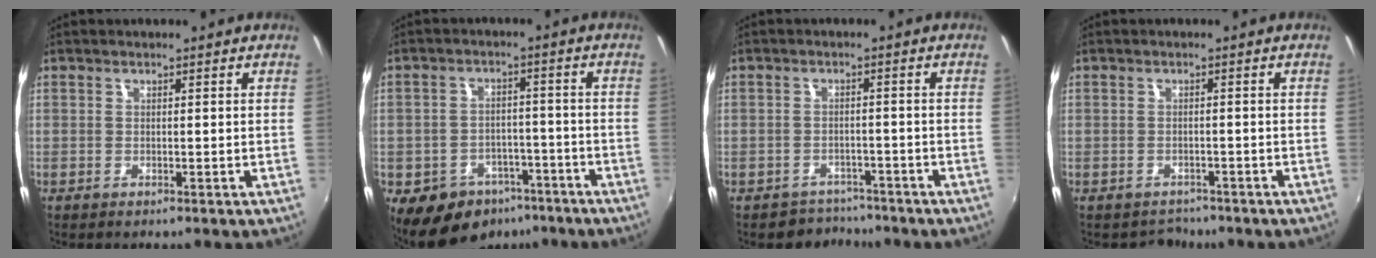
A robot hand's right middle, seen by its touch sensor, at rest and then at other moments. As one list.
[{"total": 12.6, "force": [-7.6, 8.9, 4.5], "torque": [-0.115, 0.012, -0.092]}, {"total": 4.4, "force": [-3.7, 2.4, -0.5], "torque": [0.000, 0.012, -0.060]}, {"total": 2.7, "force": [-2.2, 1.5, -0.5], "torque": [-0.002, 0.002, -0.035]}]